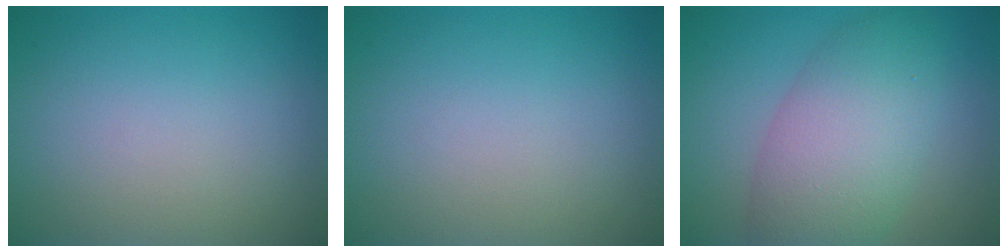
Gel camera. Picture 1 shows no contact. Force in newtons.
{"total": 0.0}
{"total": 7.3, "press": 7.3, "slide": 0.4}